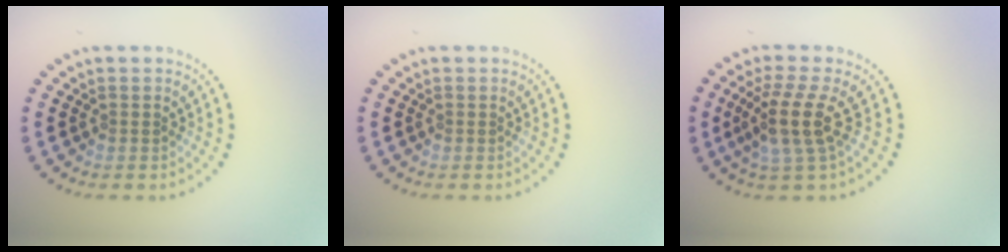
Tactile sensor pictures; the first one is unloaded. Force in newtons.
{"total": 0.0}
{"total": 3.6, "press": 2.7, "slide": 2.4}